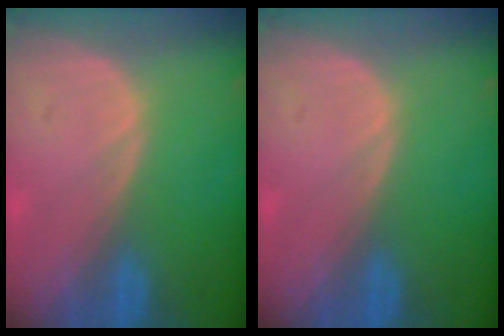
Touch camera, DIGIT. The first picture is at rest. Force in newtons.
{"total": 0.0}